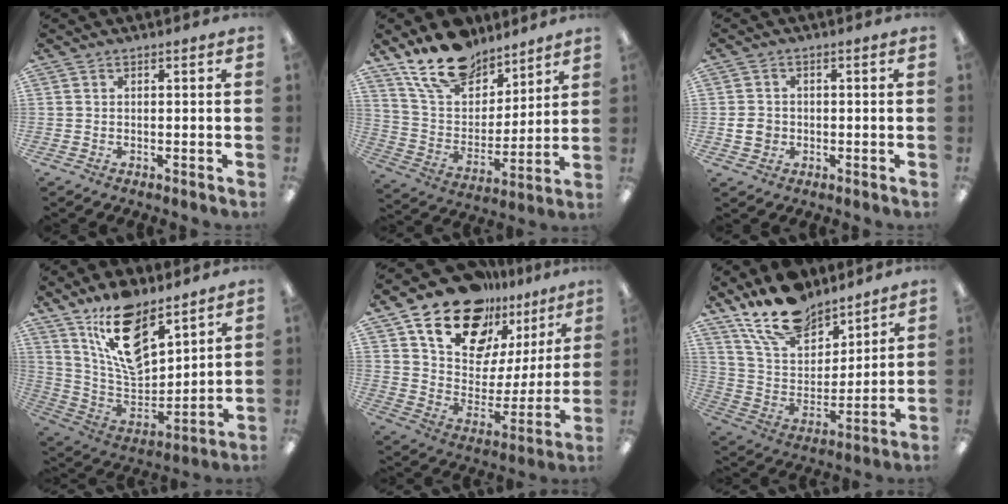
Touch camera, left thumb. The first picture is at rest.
{"total": 17.4, "force": [13.7, 8.7, 6.4], "torque": [-0.123, -0.084, 0.253]}
{"total": 3.9, "force": [-0.5, 3.4, 1.8], "torque": [-0.033, 0.008, -0.009]}
{"total": 17.4, "force": [12.0, 7.9, 9.9], "torque": [-0.177, -0.068, 0.216]}
{"total": 19.6, "force": [14.1, 10.9, 8.1], "torque": [-0.151, -0.094, 0.254]}
{"total": 17.5, "force": [13.9, 8.2, 6.7], "torque": [-0.137, -0.082, 0.259]}